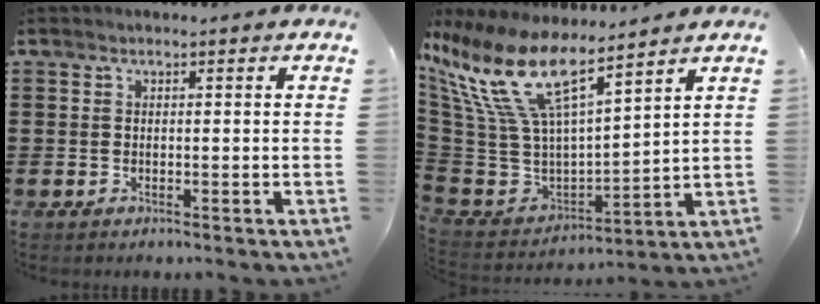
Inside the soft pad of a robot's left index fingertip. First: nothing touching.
{"total": 13.9, "force": [8.1, 4.8, 10.2], "torque": [-0.257, -0.059, 0.135]}